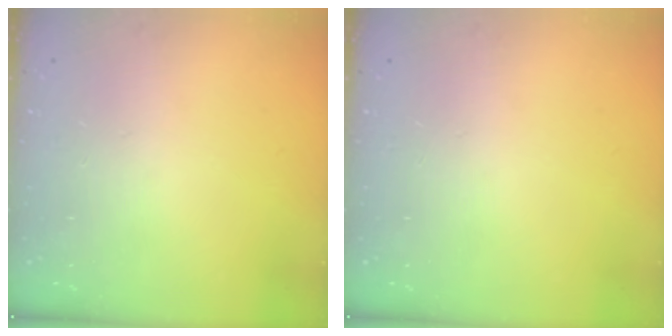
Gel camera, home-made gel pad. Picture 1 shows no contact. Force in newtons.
{"total": 0.0}